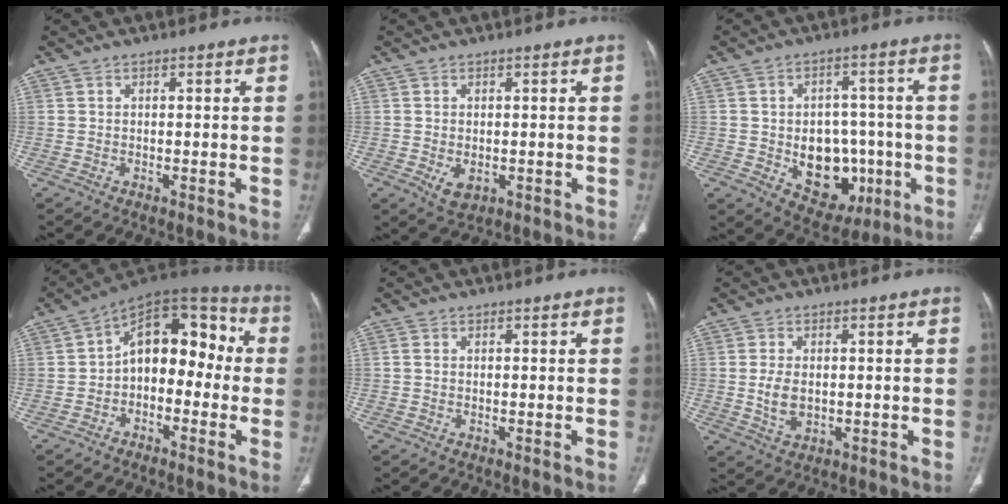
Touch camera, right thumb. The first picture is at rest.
{"total": 3.4, "force": [-0.7, 2.3, 2.4], "torque": [-0.040, -0.005, -0.001]}
{"total": 14.0, "force": [-3.0, 10.3, 8.9], "torque": [-0.076, 0.020, -0.022]}
{"total": 14.1, "force": [-0.9, 9.0, 10.8], "torque": [-0.113, 0.056, -0.033]}
{"total": 0.6, "force": [0.0, 0.4, 0.4], "torque": [-0.010, 0.000, -0.002]}
{"total": 5.2, "force": [-0.1, 3.2, 4.0], "torque": [-0.081, -0.004, 0.002]}